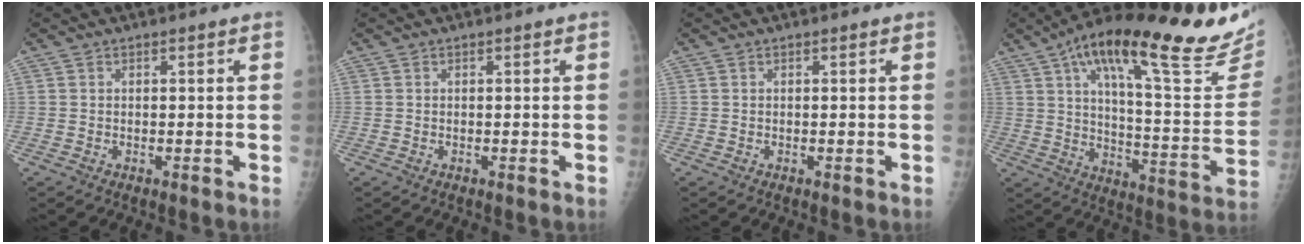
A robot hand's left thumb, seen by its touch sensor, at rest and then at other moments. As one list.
[{"total": 0.0}, {"total": 0.0}, {"total": 30.6, "force": [19.6, 7.9, 22.1], "torque": [-0.300, -0.058, 0.284]}]